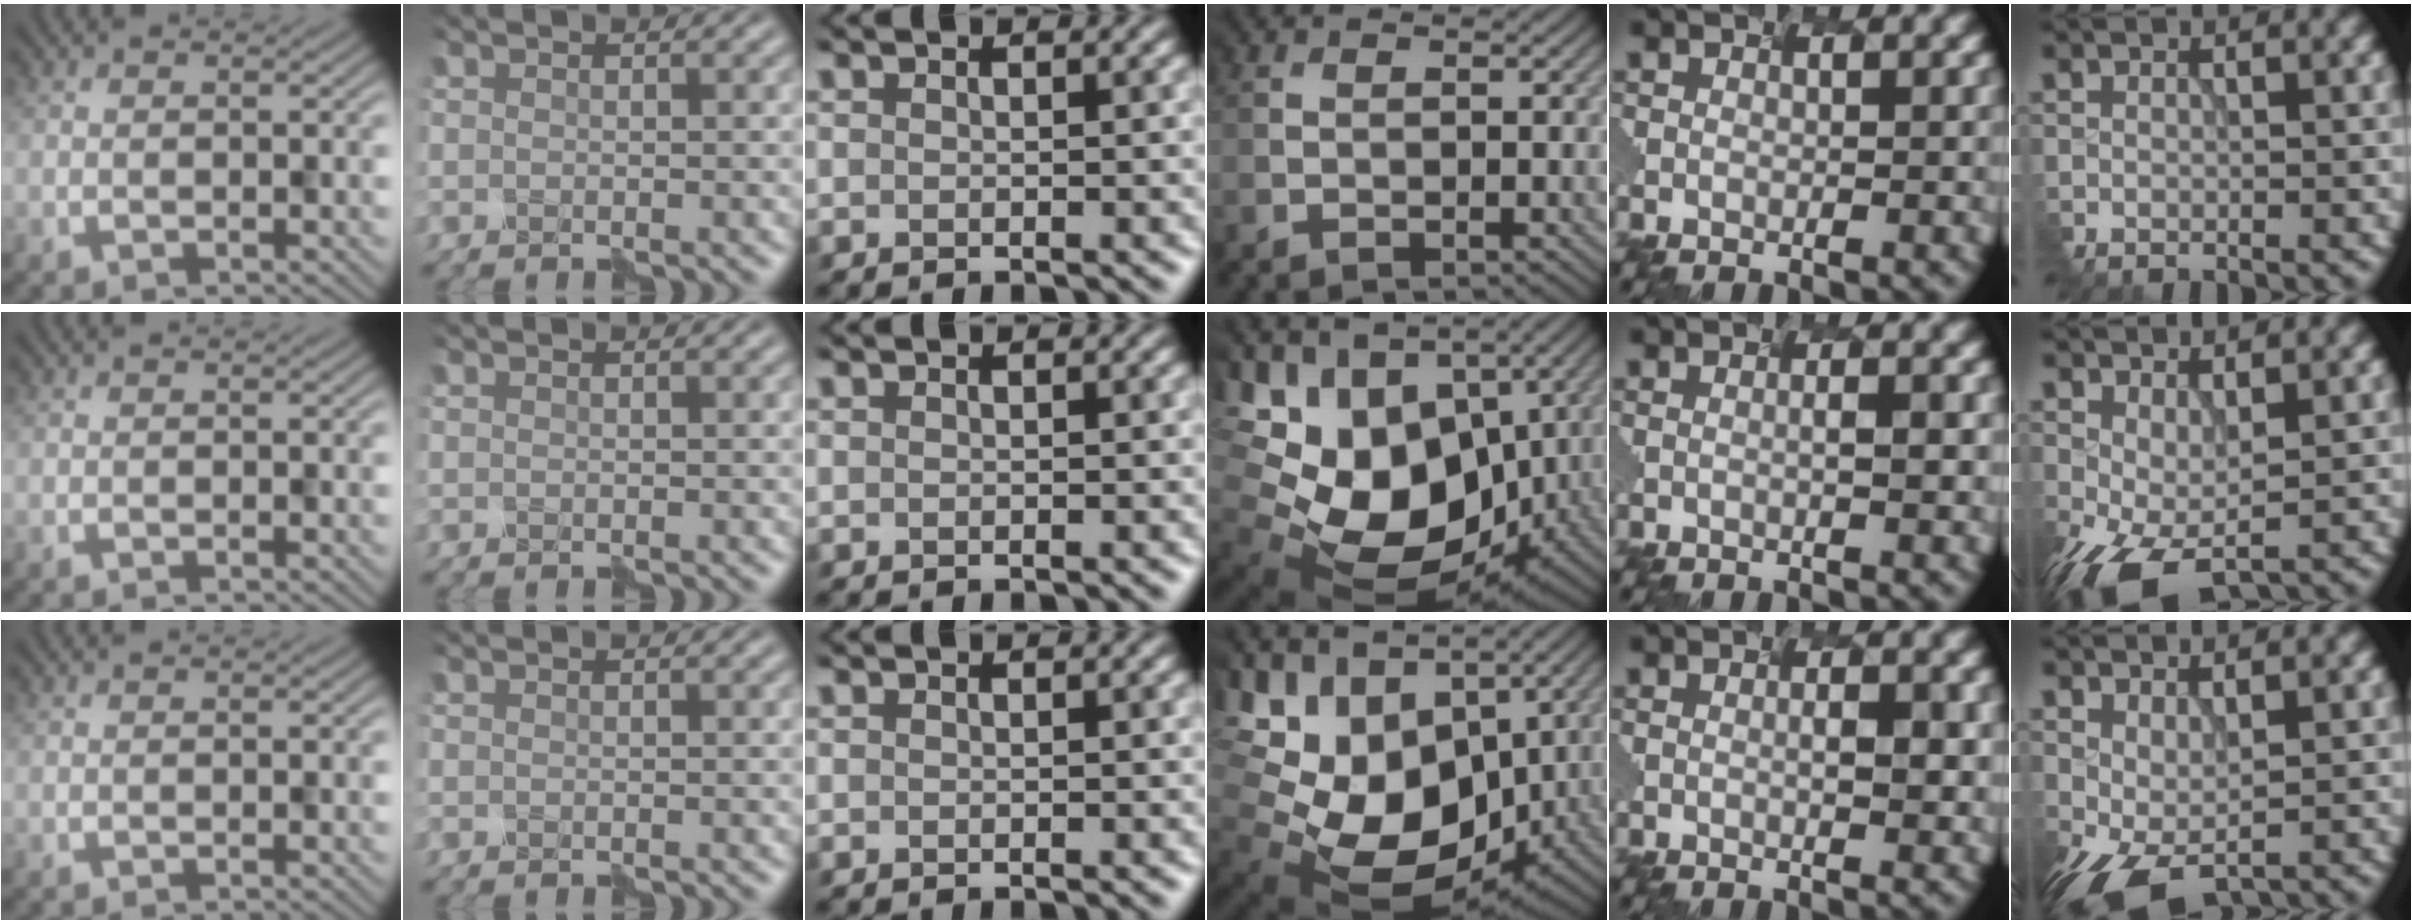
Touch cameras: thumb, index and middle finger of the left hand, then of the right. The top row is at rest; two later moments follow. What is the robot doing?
{"motion": "disassemble", "object": "velcro strap"}